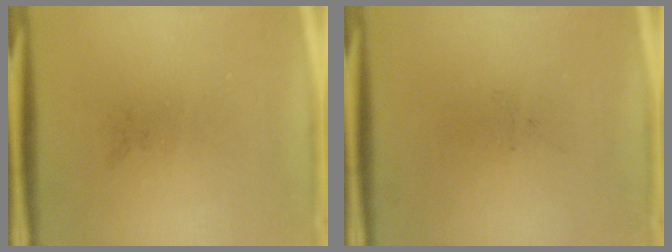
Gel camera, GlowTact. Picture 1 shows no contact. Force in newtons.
{"total": 0.0}